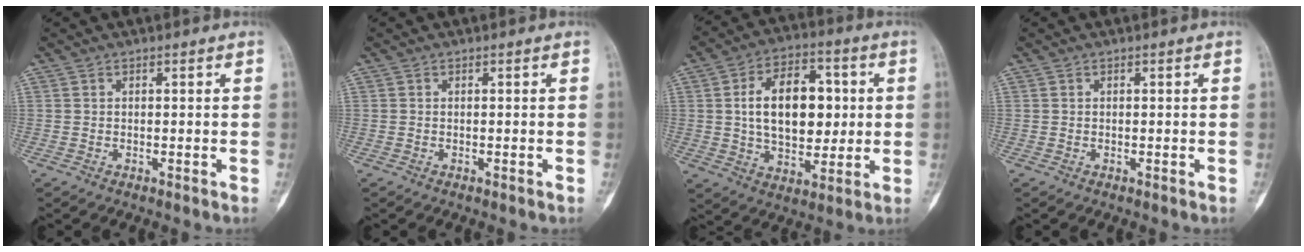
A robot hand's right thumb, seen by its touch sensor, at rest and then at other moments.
{"total": 0.0}
{"total": 15.9, "force": [1.7, 9.9, 12.2], "torque": [-0.154, 0.012, 0.028]}
{"total": 0.0}